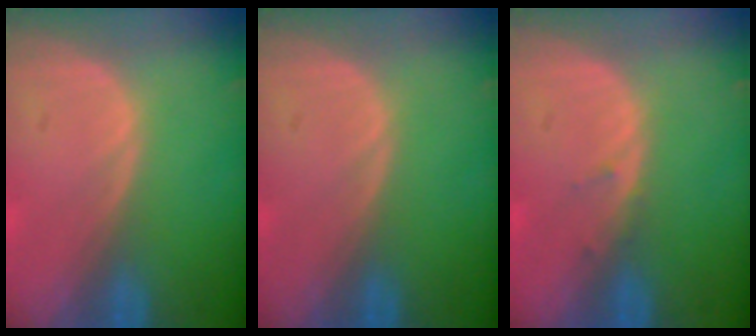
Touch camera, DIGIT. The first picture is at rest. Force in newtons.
{"total": 0.0}
{"total": 0.9, "press": 0.6, "slide": 0.6}